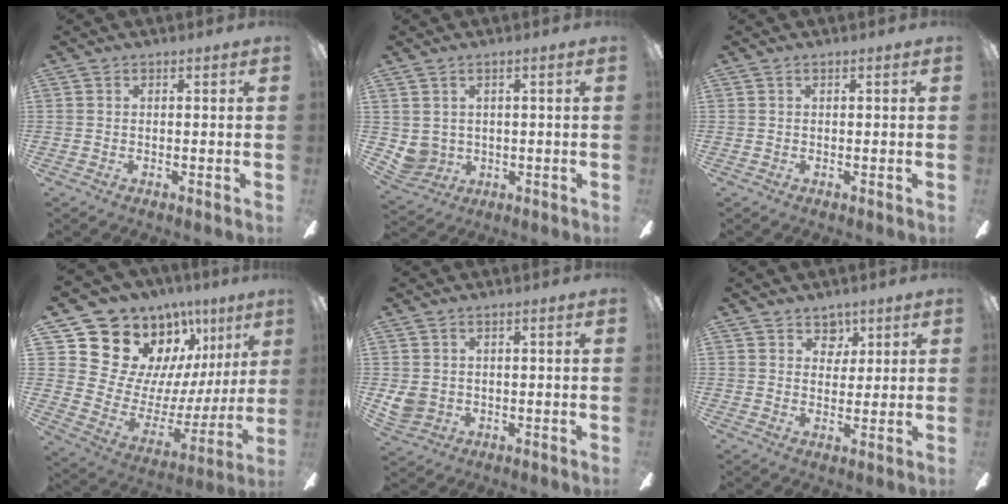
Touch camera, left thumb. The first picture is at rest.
{"total": 4.2, "force": [1.2, 3.8, 1.2], "torque": [-0.039, -0.001, 0.026]}
{"total": 0.0}
{"total": 20.1, "force": [14.9, 12.0, 6.1], "torque": [-0.098, -0.121, 0.303]}
{"total": 4.3, "force": [0.9, 3.7, 2.0], "torque": [-0.039, -0.001, 0.019]}
{"total": 4.6, "force": [3.1, 3.3, 1.1], "torque": [-0.001, -0.013, 0.051]}